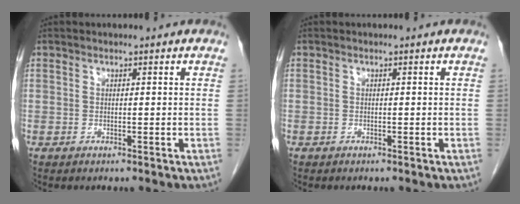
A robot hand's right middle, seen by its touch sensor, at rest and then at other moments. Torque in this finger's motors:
{"motor_torque": [0.88, -1.26, 0.00, -0.12]}